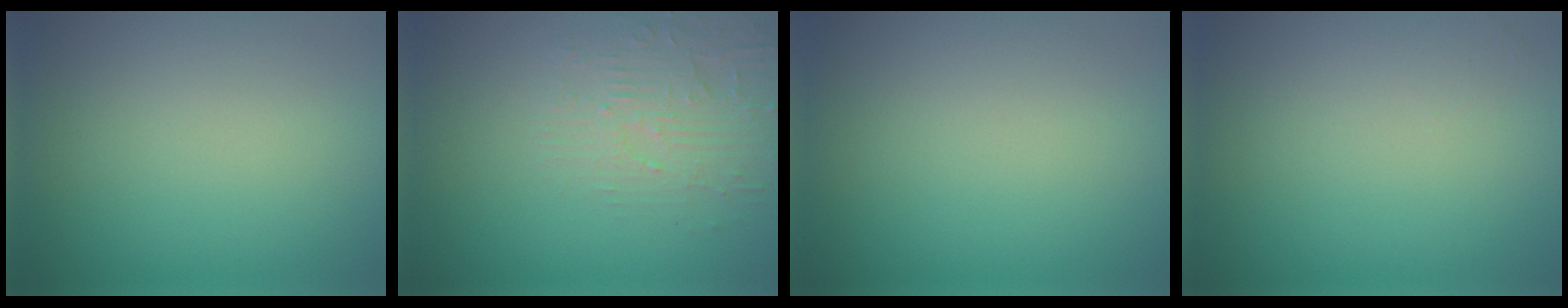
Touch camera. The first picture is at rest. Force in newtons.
{"total": 3.2, "press": 3.1, "slide": 0.7}
{"total": 0.0}
{"total": 0.7, "press": 0.7, "slide": 0.1}